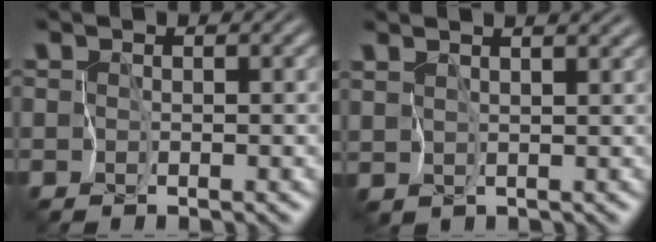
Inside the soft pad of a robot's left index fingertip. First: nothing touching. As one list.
[{"total": 3.0, "force": [2.5, 0.9, 1.6], "torque": [-0.039, 0.014, 0.036]}]